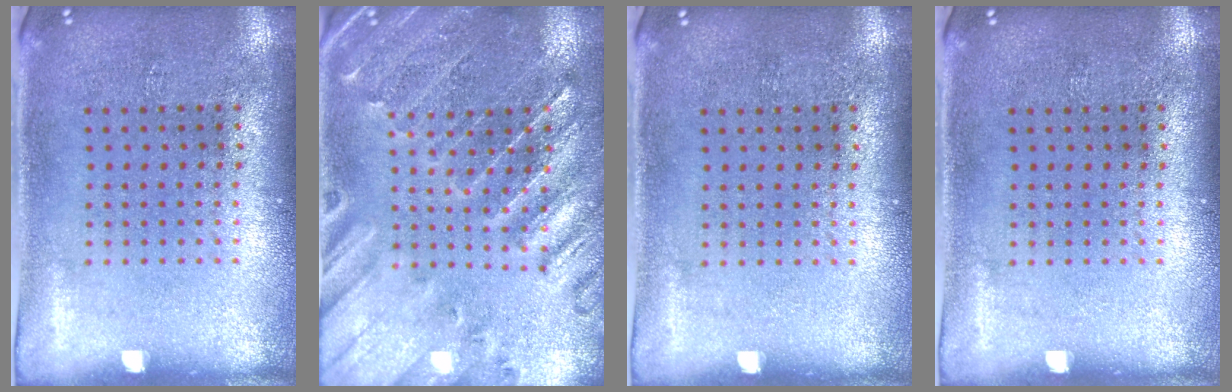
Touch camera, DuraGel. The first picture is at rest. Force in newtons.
{"total": 1.0, "press": 0.9, "slide": 0.3}
{"total": 0.0}
{"total": 0.0}